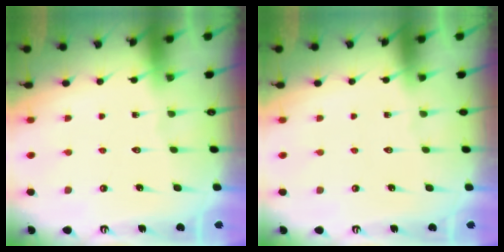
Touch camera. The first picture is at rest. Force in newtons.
{"total": 0.0}